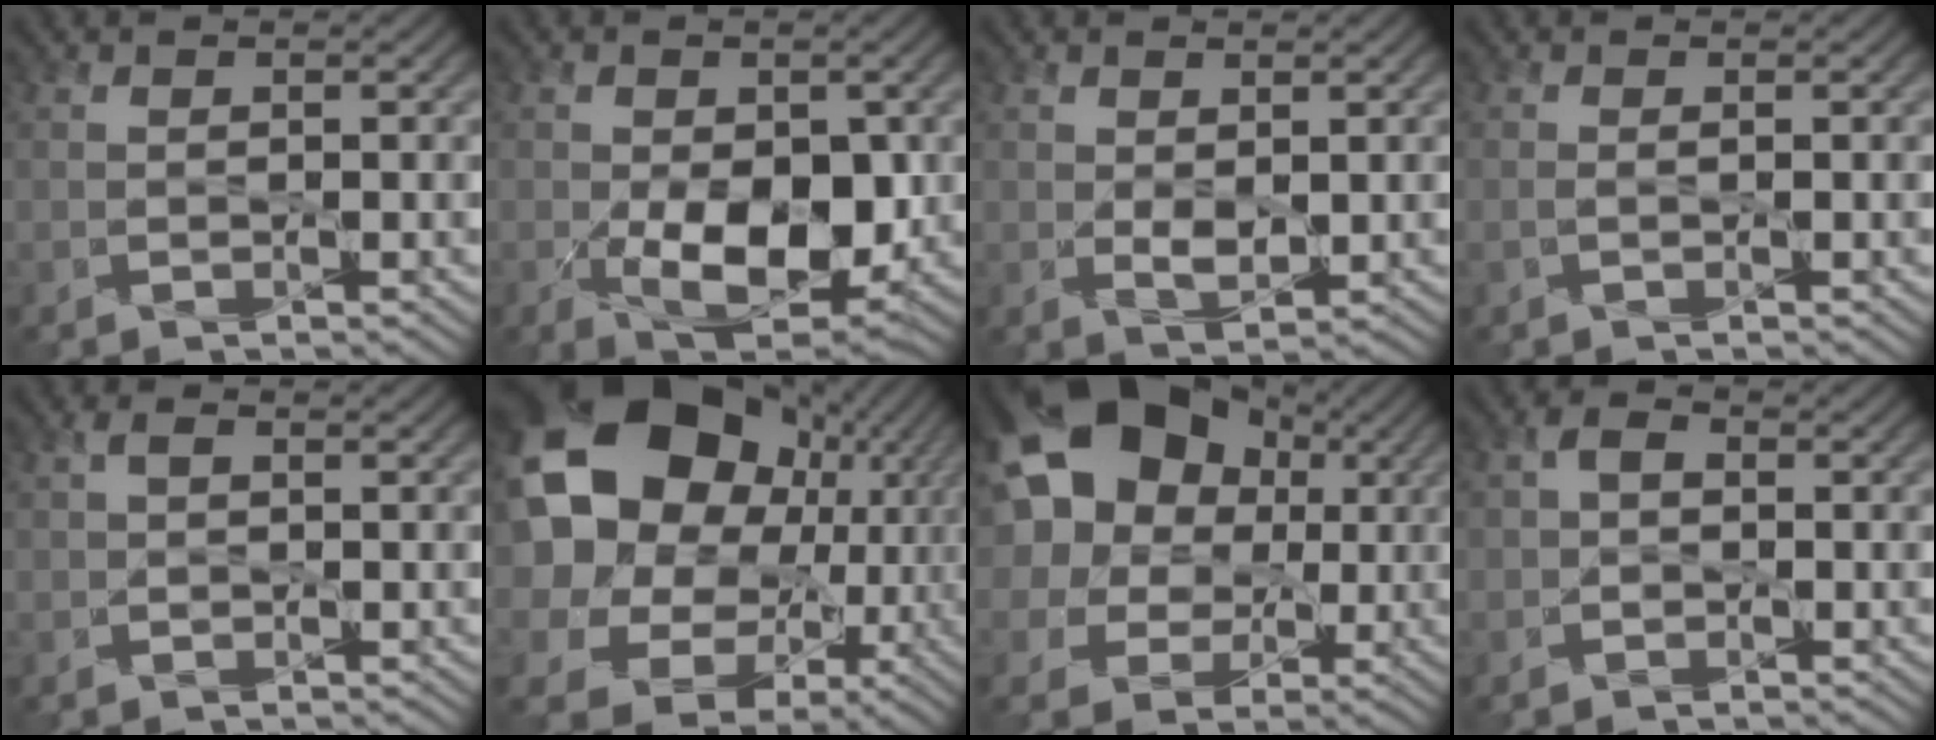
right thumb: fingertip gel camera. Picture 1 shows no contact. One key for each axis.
{"total": 9.0, "fx": -1.8, "fy": 5.3, "fz": 7.1, "tx": -0.128, "ty": -0.024, "tz": -0.019}
{"total": 1.8, "fx": 0.6, "fy": 1.1, "fz": 1.3, "tx": -0.031, "ty": -0.005, "tz": 0.017}
{"total": 0.5, "fx": -0.1, "fy": -0.1, "fz": 0.5, "tx": -0.015, "ty": 0.002, "tz": -0.002}
{"total": 0.9, "fx": 0.3, "fy": 0.7, "fz": 0.5, "tx": -0.012, "ty": 0.006, "tz": 0.002}
{"total": 24.1, "fx": 6.6, "fy": 19.7, "fz": 12.1, "tx": -0.316, "ty": 0.000, "tz": 0.128}
{"total": 20.9, "fx": 6.6, "fy": 17.2, "fz": 10.0, "tx": -0.238, "ty": 0.057, "tz": 0.090}
{"total": 1.7, "fx": -0.2, "fy": 1.5, "fz": 0.8, "tx": -0.018, "ty": 0.008, "tz": -0.012}